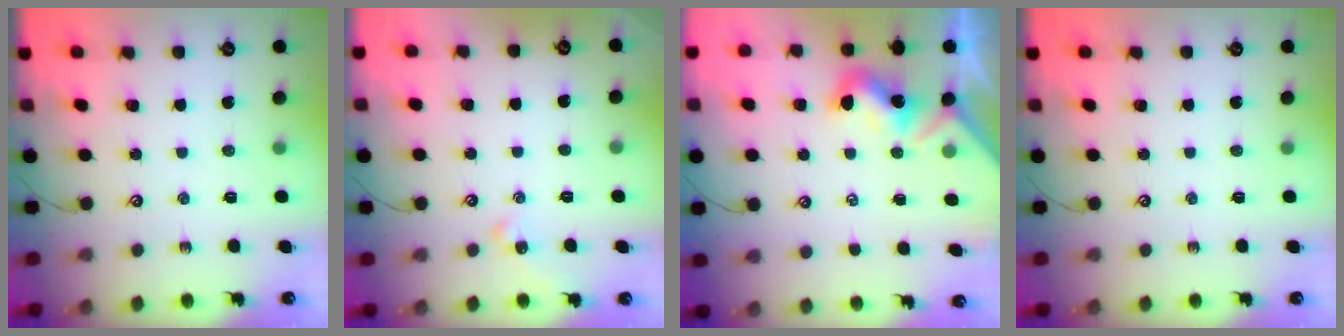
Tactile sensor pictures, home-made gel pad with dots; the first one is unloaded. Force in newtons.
{"total": 1.3, "press": 1.2, "slide": 0.4}
{"total": 1.8, "press": 1.8, "slide": 0.2}
{"total": 0.0}